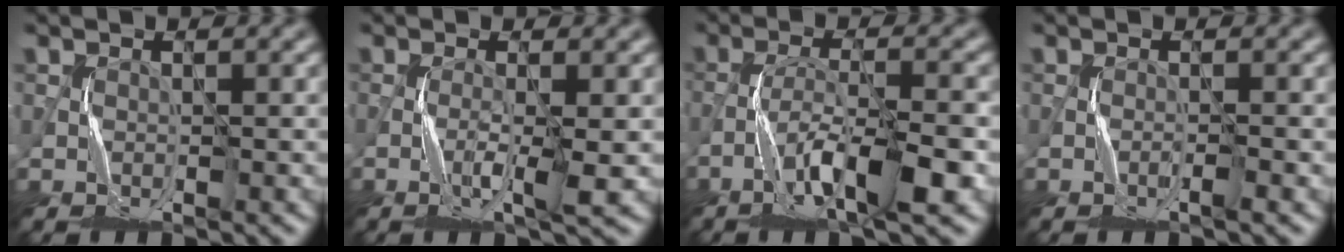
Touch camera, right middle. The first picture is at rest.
{"total": 2.9, "force": [-0.8, 0.2, 2.8], "torque": [-0.055, 0.003, -0.019]}
{"total": 7.1, "force": [-3.9, 1.2, 5.8], "torque": [-0.106, 0.006, -0.071]}
{"total": 1.1, "force": [-0.6, -0.1, 0.9], "torque": [-0.016, 0.008, -0.015]}